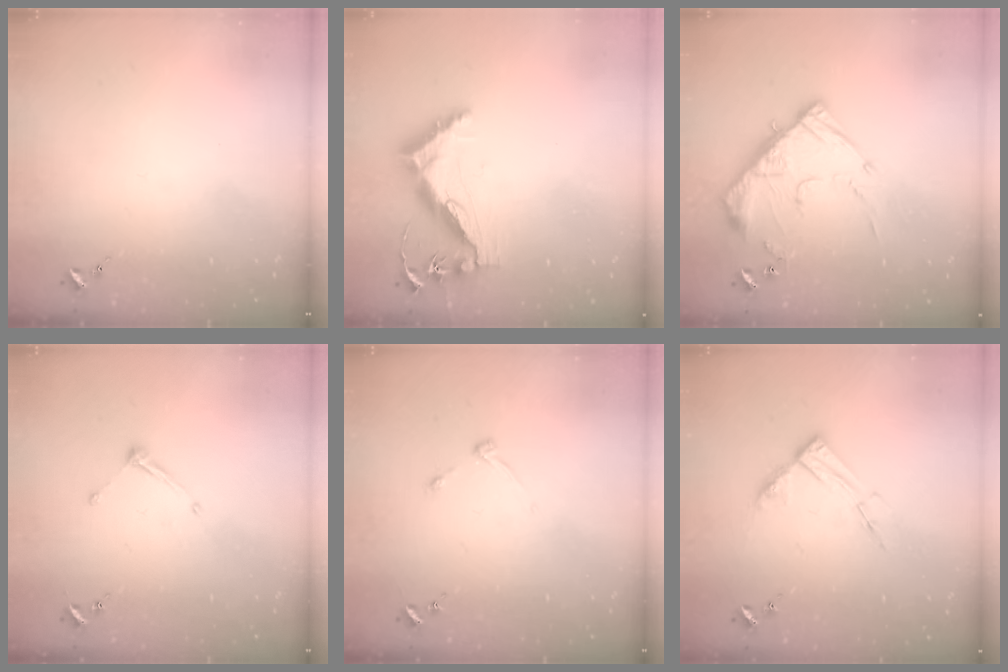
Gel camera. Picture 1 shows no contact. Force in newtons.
{"total": 12.8, "press": 12.8, "slide": 0.8}
{"total": 14.2, "press": 14.2, "slide": 1.2}
{"total": 6.6, "press": 6.6, "slide": 0.3}
{"total": 3.9, "press": 3.8, "slide": 0.6}
{"total": 8.9, "press": 8.9, "slide": 0.8}